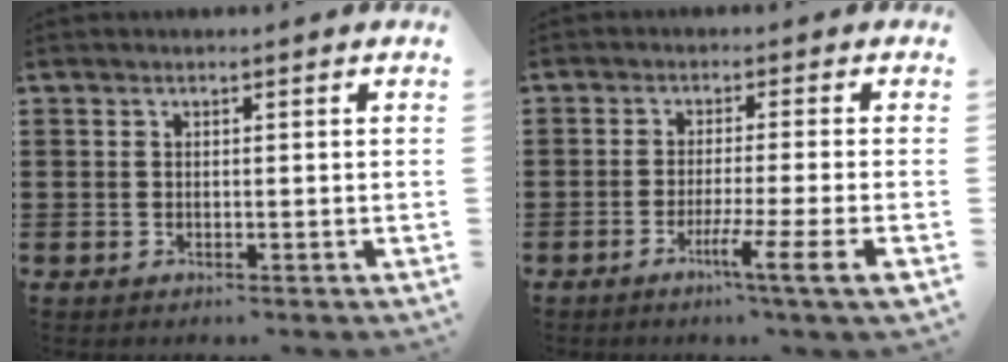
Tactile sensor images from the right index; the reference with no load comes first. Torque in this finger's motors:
{"motor_torque": [1.72, -0.11, 0.41, 0.12]}